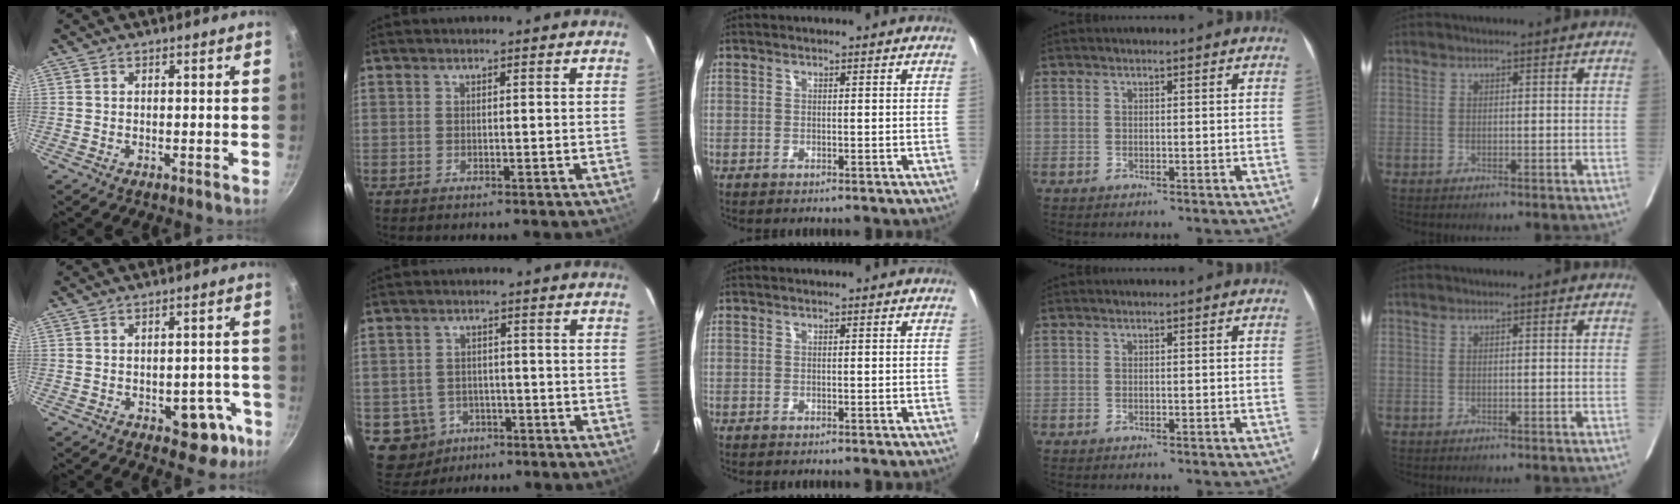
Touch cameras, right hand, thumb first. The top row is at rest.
{"thumb": {"total": 8.5, "force": [-3.6, 5.2, 5.7], "torque": [-0.016, 0.030, -0.035]}, "index": {"total": 7.9, "force": [-3.6, 6.9, 1.5], "torque": [-0.059, 0.018, -0.043]}}